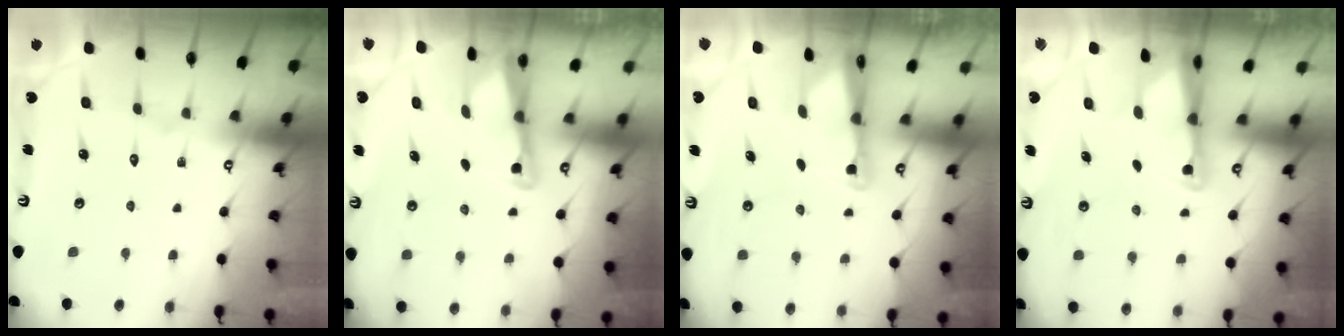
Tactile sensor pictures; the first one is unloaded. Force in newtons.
{"total": 2.9, "press": 2.9, "slide": 0.3}
{"total": 1.9, "press": 1.9, "slide": 0.4}
{"total": 2.7, "press": 2.6, "slide": 0.5}